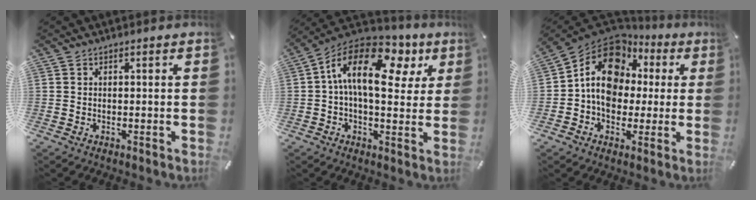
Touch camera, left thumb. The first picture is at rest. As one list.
[{"total": 17.8, "force": [5.1, 9.6, 14.2], "torque": [-0.255, -0.015, 0.080]}, {"total": 14.0, "force": [2.3, 11.6, 7.5], "torque": [-0.125, -0.010, 0.045]}]